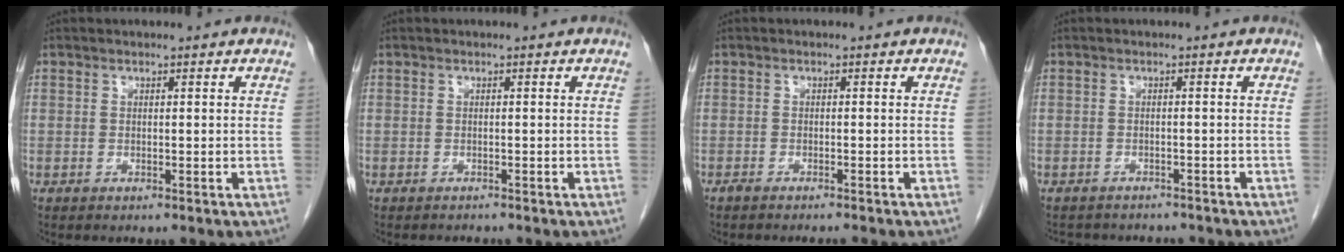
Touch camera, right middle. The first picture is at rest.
{"total": 0.8, "force": [-0.7, 0.2, -0.2], "torque": [-0.006, -0.003, -0.013]}
{"total": 2.5, "force": [-2.3, 0.0, 1.1], "torque": [-0.018, -0.004, -0.033]}
{"total": 6.6, "force": [-6.1, 2.3, 1.2], "torque": [-0.018, 0.002, -0.072]}